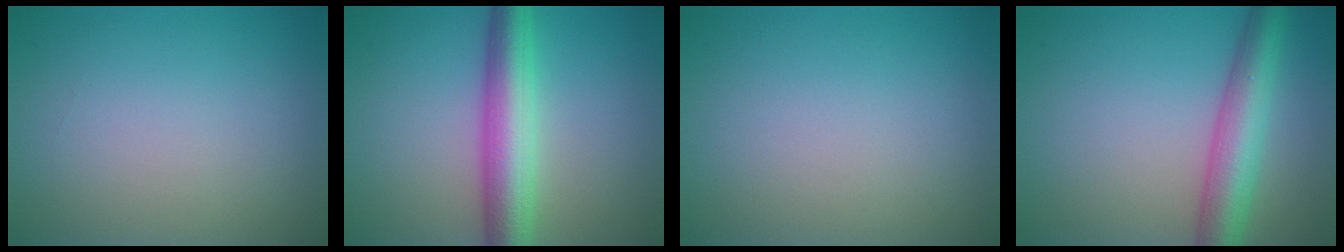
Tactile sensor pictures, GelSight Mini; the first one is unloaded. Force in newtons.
{"total": 6.4, "press": 6.4, "slide": 0.0}
{"total": 0.0}
{"total": 5.6, "press": 5.6, "slide": 0.2}